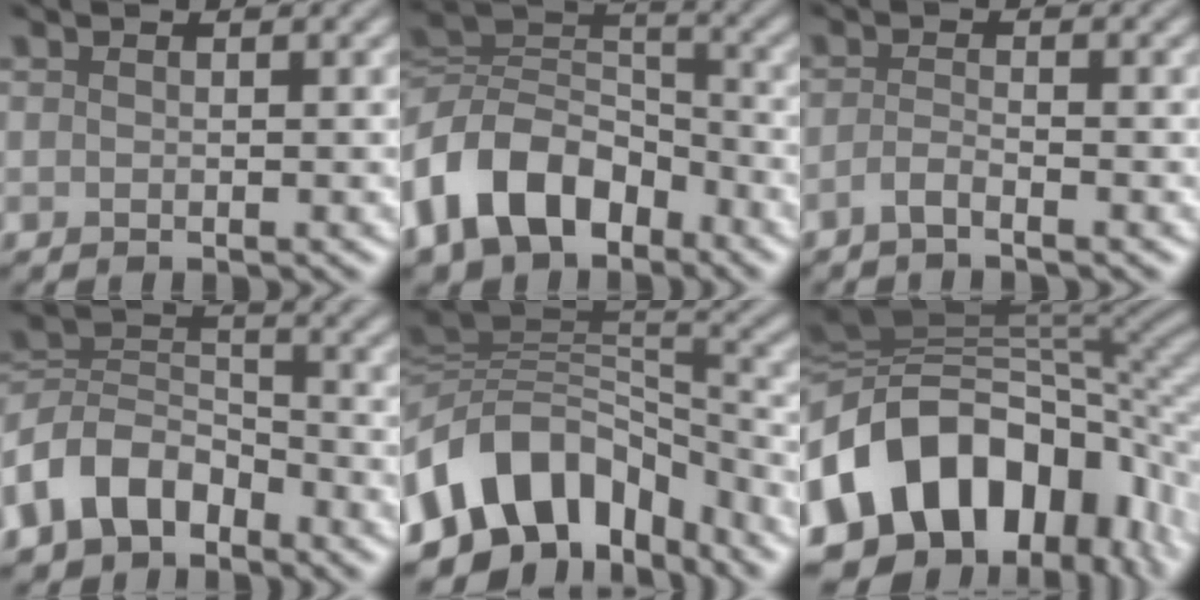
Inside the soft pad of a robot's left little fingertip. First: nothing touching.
{"total": 10.4, "force": [-5.3, 6.8, 5.8], "torque": [-0.108, 0.005, -0.117]}
{"total": 1.3, "force": [-0.9, 0.2, 0.9], "torque": [-0.021, 0.002, -0.024]}
{"total": 6.9, "force": [-4.2, 4.3, 3.3], "torque": [-0.060, 0.005, -0.099]}
{"total": 11.4, "force": [-5.2, 7.8, 6.5], "torque": [-0.118, 0.016, -0.095]}
{"total": 17.8, "force": [-3.8, 12.4, 12.1], "torque": [-0.224, -0.008, -0.055]}